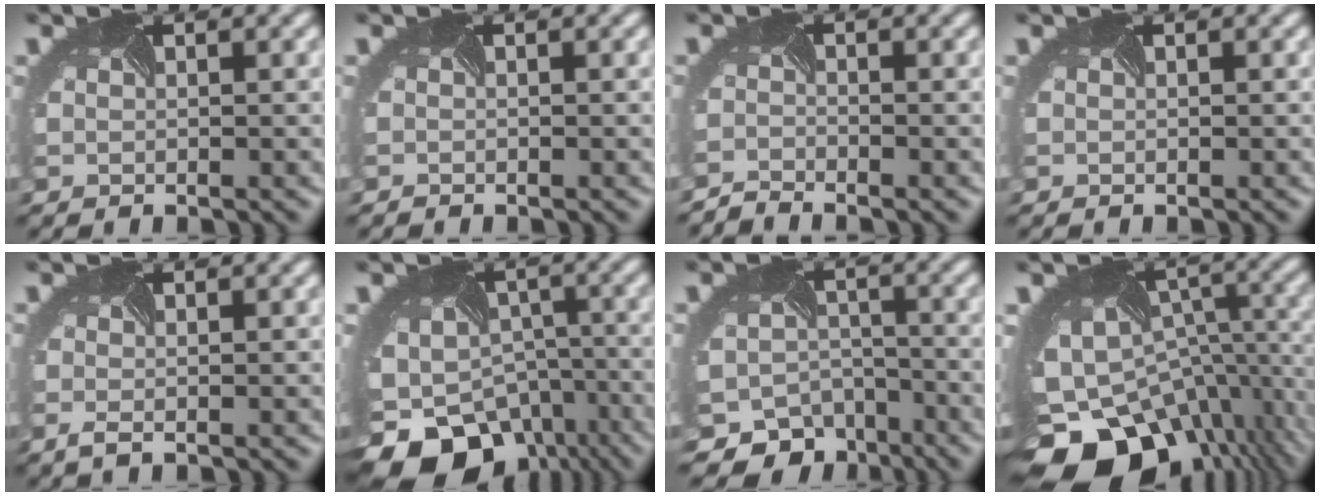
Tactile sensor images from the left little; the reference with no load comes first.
{"total": 0.7, "force": [-0.7, -0.1, -0.2], "torque": [0.001, -0.006, -0.013]}
{"total": 2.6, "force": [-2.5, -0.5, -0.5], "torque": [-0.003, -0.009, -0.051]}
{"total": 0.0}
{"total": 0.9, "force": [-0.4, 0.0, 0.8], "torque": [-0.021, 0.009, -0.015]}
{"total": 15.4, "force": [-9.4, 10.4, 6.4], "torque": [-0.155, -0.051, -0.103]}
{"total": 8.0, "force": [-6.4, 4.8, 0.7], "torque": [-0.007, -0.007, -0.091]}
{"total": 17.5, "force": [-10.5, 11.4, 8.2], "torque": [-0.162, -0.043, -0.113]}